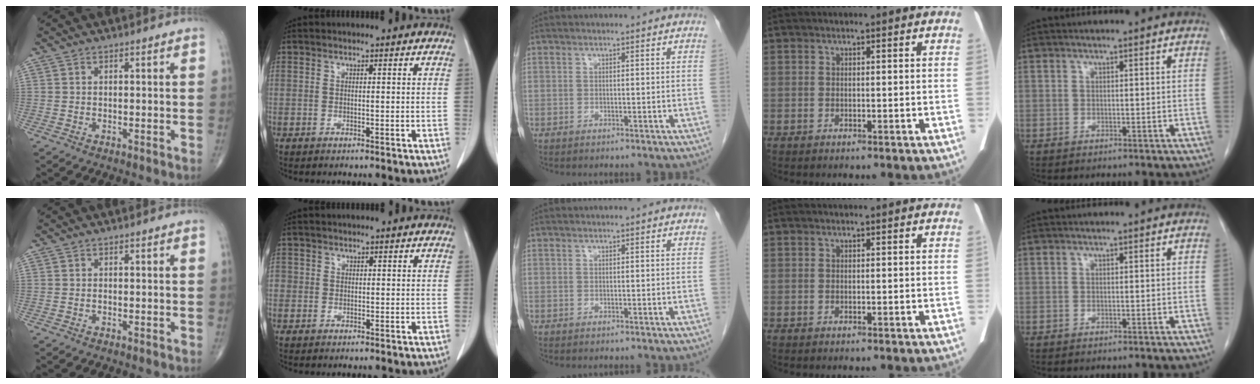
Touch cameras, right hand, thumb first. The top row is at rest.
{"index": {"total": 1.5, "force": [-0.4, 1.4, 0.2], "torque": [0.003, 0.004, -0.011]}}